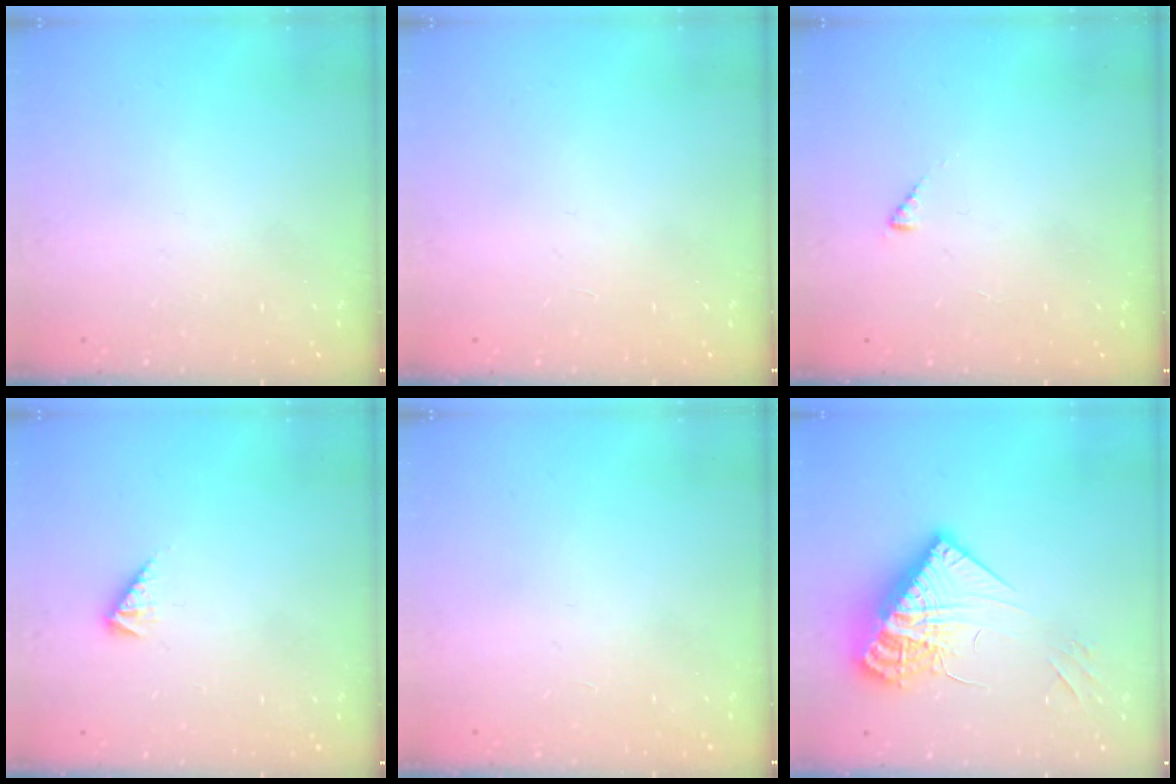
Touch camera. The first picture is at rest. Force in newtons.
{"total": 0.0}
{"total": 2.2, "press": 2.2, "slide": 0.4}
{"total": 2.9, "press": 2.9, "slide": 0.5}
{"total": 0.0}
{"total": 16.2, "press": 16.1, "slide": 1.5}